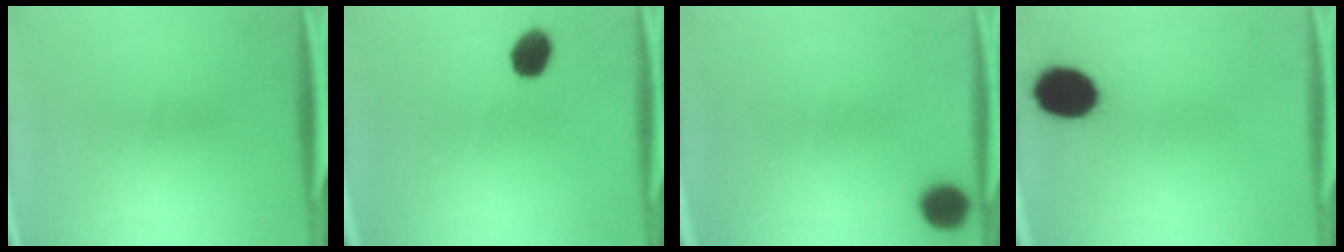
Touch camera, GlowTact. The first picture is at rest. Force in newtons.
{"total": 5.5}
{"total": 4.8}
{"total": 11.4}